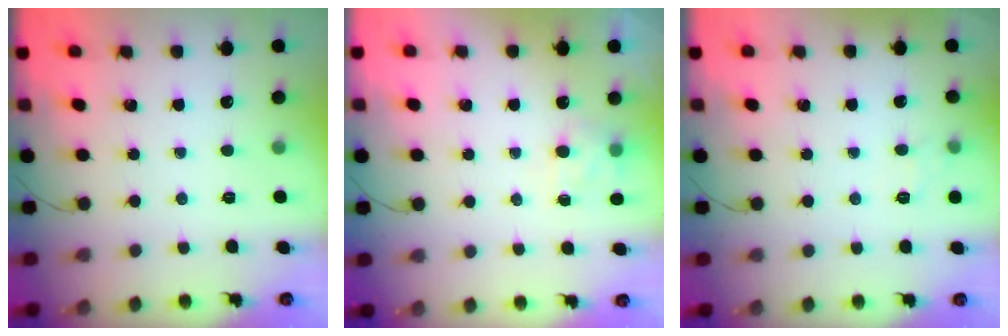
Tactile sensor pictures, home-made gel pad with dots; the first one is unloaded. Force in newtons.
{"total": 6.6, "press": 6.5, "slide": 1.5}
{"total": 5.9, "press": 5.7, "slide": 1.4}